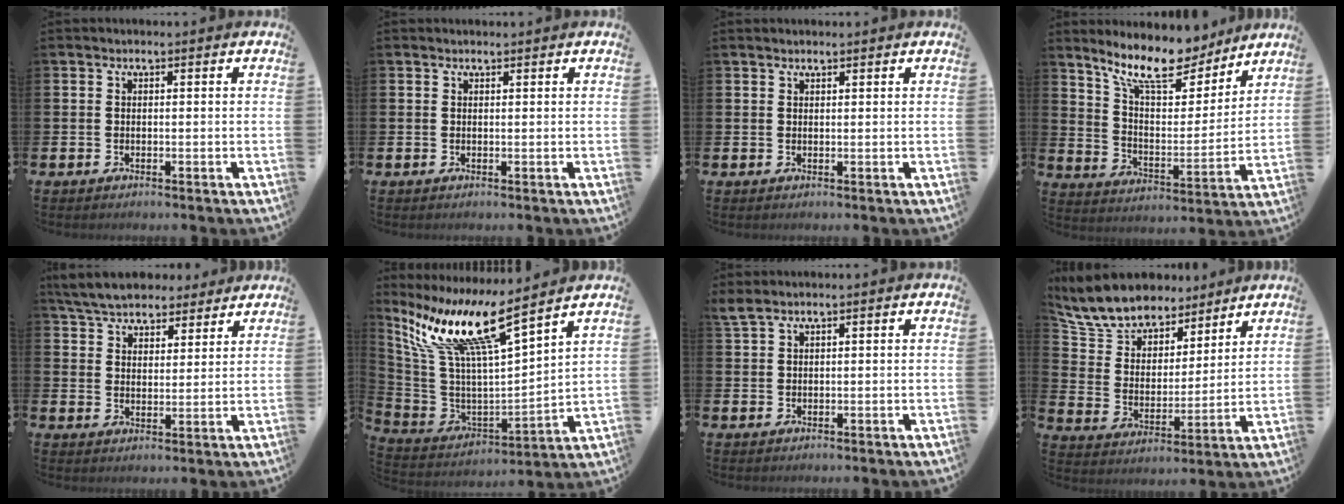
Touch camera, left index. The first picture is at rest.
{"total": 0.6, "force": [0.6, 0.0, 0.0], "torque": [0.011, -0.005, 0.009]}
{"total": 1.1, "force": [1.1, 0.1, 0.2], "torque": [0.013, -0.006, 0.017]}
{"total": 12.3, "force": [10.7, 3.6, 5.0], "torque": [-0.114, -0.068, 0.188]}
{"total": 6.3, "force": [6.0, 1.7, 0.9], "torque": [-0.041, -0.024, 0.109]}
{"total": 12.3, "force": [8.6, 1.5, 8.6], "torque": [-0.193, -0.058, 0.141]}
{"total": 2.1, "force": [1.8, 0.4, 1.1], "torque": [-0.025, 0.002, 0.033]}
{"total": 10.0, "force": [9.1, 3.9, 1.5], "torque": [-0.086, -0.057, 0.169]}